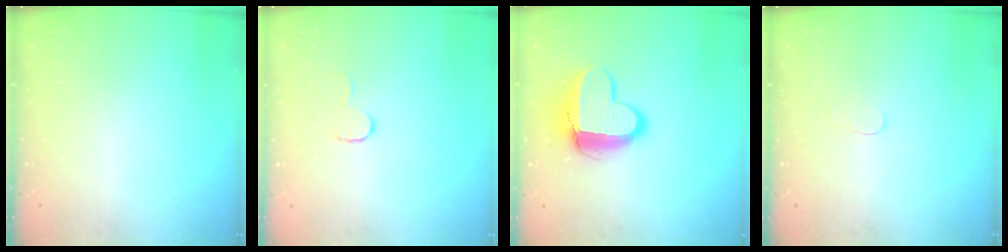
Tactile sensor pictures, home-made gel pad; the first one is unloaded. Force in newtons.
{"total": 6.2, "press": 6.1, "slide": 0.6}
{"total": 12.5, "press": 12.5, "slide": 1.0}
{"total": 3.0, "press": 3.0, "slide": 0.3}